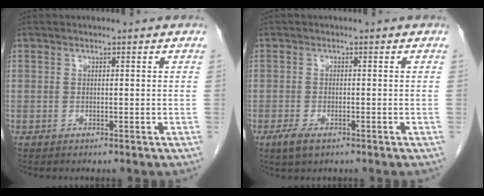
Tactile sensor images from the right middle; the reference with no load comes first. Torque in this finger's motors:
{"motor_torque": [0.65, -0.23, 0.04, 0.02]}